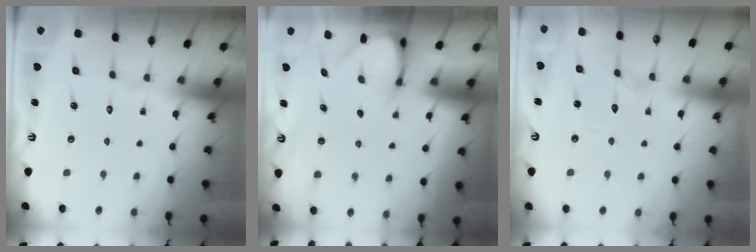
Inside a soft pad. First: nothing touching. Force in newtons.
{"total": 3.7, "press": 3.7, "slide": 0.2}
{"total": 6.5, "press": 6.5, "slide": 0.7}